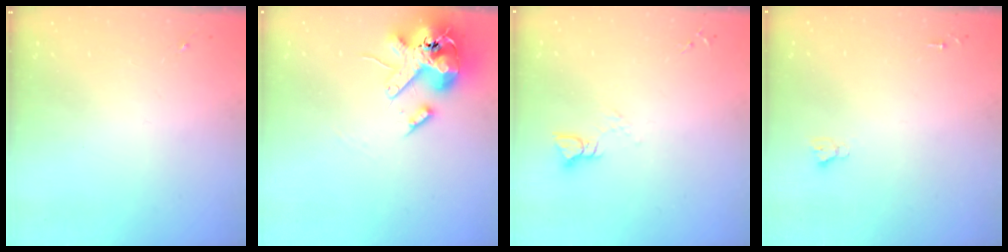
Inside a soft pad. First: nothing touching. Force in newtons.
{"total": 16.8, "press": 16.5, "slide": 2.9}
{"total": 3.5, "press": 3.5, "slide": 0.2}
{"total": 2.7, "press": 2.7, "slide": 0.0}